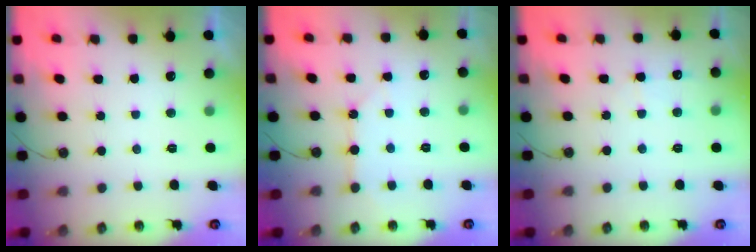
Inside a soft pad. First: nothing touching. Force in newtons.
{"total": 4.7, "press": 4.7, "slide": 0.3}
{"total": 4.2, "press": 4.2, "slide": 0.7}